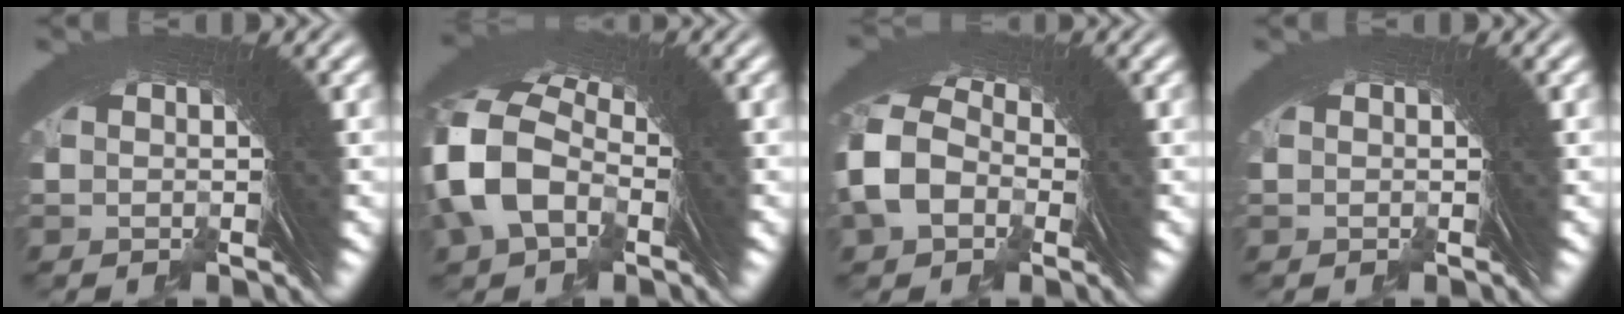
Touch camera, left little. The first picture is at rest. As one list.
[{"total": 7.4, "force": [0.8, 5.8, 4.5], "torque": [-0.113, 0.008, 0.006]}, {"total": 6.1, "force": [-0.1, 5.4, 2.9], "torque": [-0.077, 0.009, -0.009]}, {"total": 0.0}]